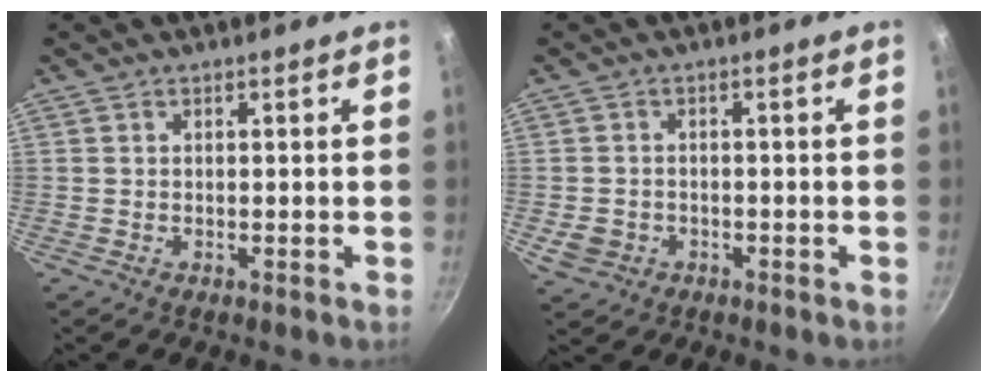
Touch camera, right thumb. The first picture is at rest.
{"total": 5.0, "force": [-1.4, 4.3, 2.1], "torque": [-0.034, 0.015, -0.010]}